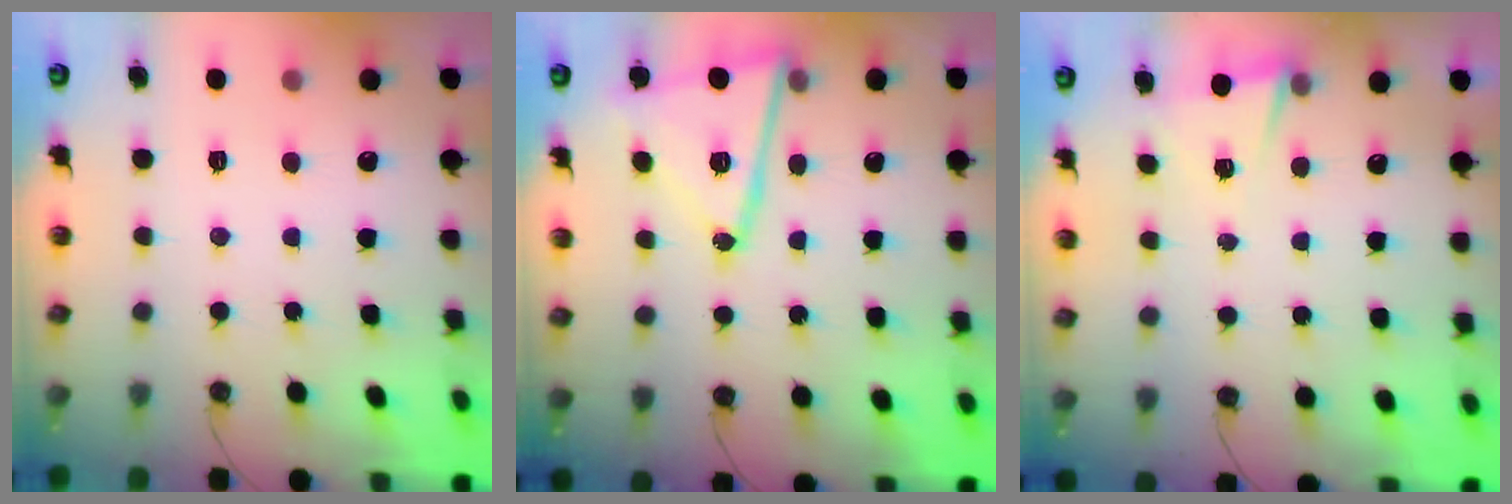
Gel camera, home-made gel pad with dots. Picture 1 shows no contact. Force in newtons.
{"total": 14.9, "press": 14.8, "slide": 1.8}
{"total": 2.8, "press": 2.6, "slide": 1.0}